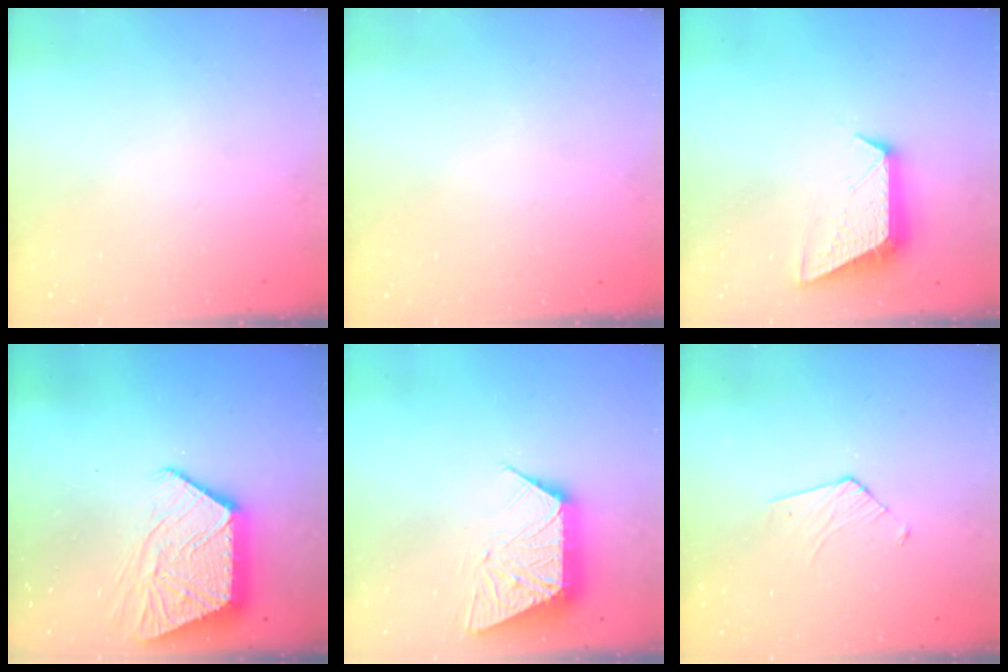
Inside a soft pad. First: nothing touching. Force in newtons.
{"total": 0.0}
{"total": 10.0, "press": 10.0, "slide": 0.7}
{"total": 14.8, "press": 14.7, "slide": 1.0}
{"total": 11.3, "press": 11.3, "slide": 0.5}
{"total": 4.2, "press": 4.2, "slide": 0.4}